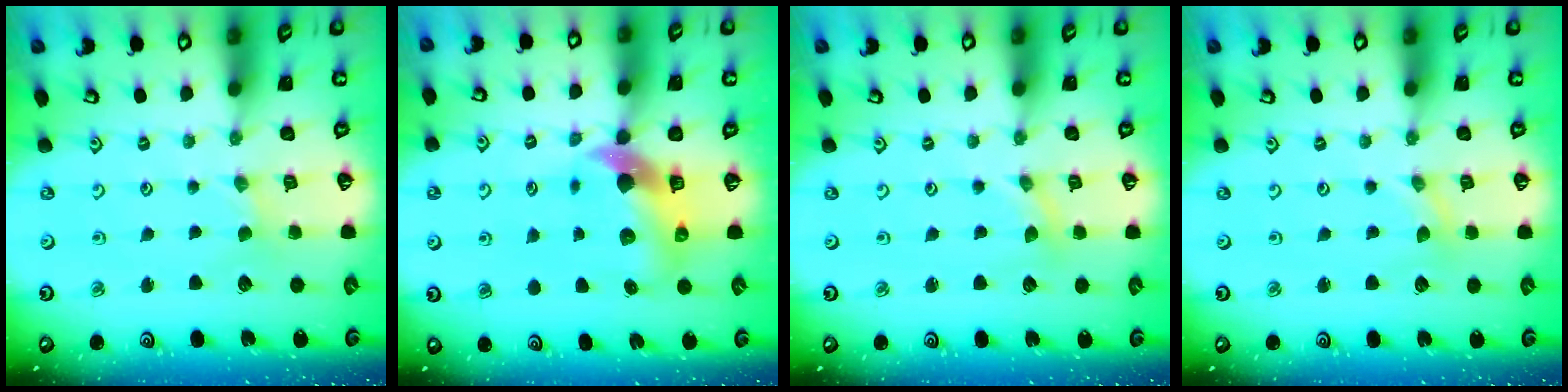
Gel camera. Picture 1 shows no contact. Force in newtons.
{"total": 8.9, "press": 8.8, "slide": 1.2}
{"total": 0.8, "press": 0.8, "slide": 0.0}
{"total": 0.0}